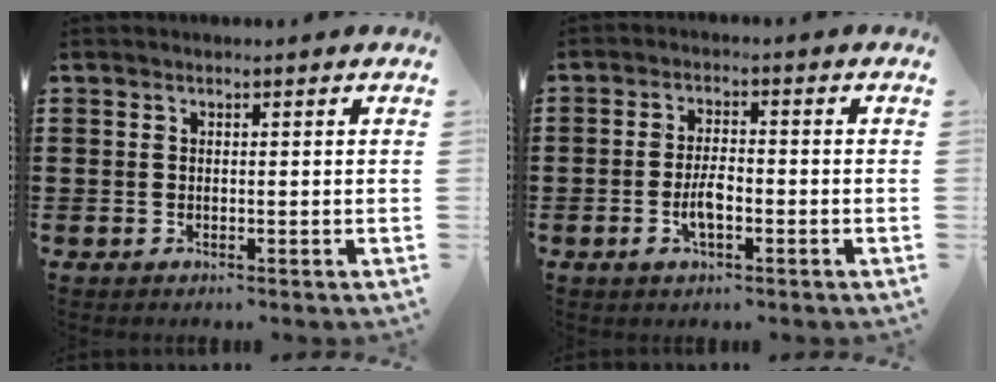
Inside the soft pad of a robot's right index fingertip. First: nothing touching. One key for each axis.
{"total": 4.2, "fx": -1.3, "fy": 1.5, "fz": 3.8, "tx": -0.080, "ty": 0.000, "tz": -0.027}